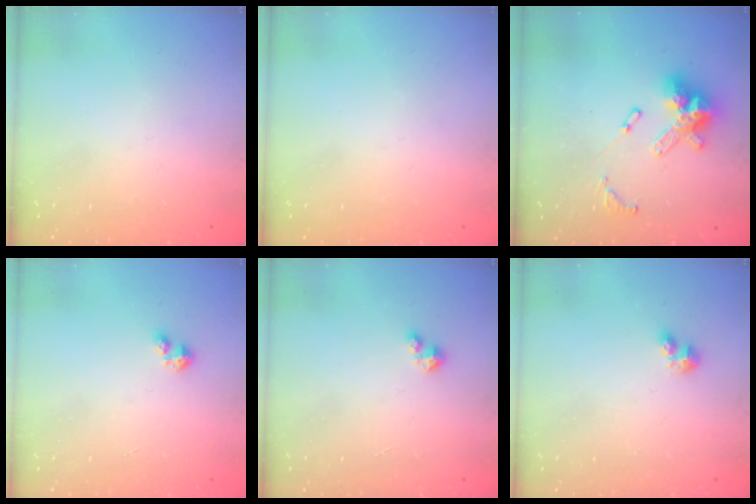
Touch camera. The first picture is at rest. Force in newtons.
{"total": 0.0}
{"total": 15.2, "press": 15.1, "slide": 1.3}
{"total": 1.6, "press": 1.6, "slide": 0.3}
{"total": 1.7, "press": 1.7, "slide": 0.2}
{"total": 2.3, "press": 2.2, "slide": 0.5}